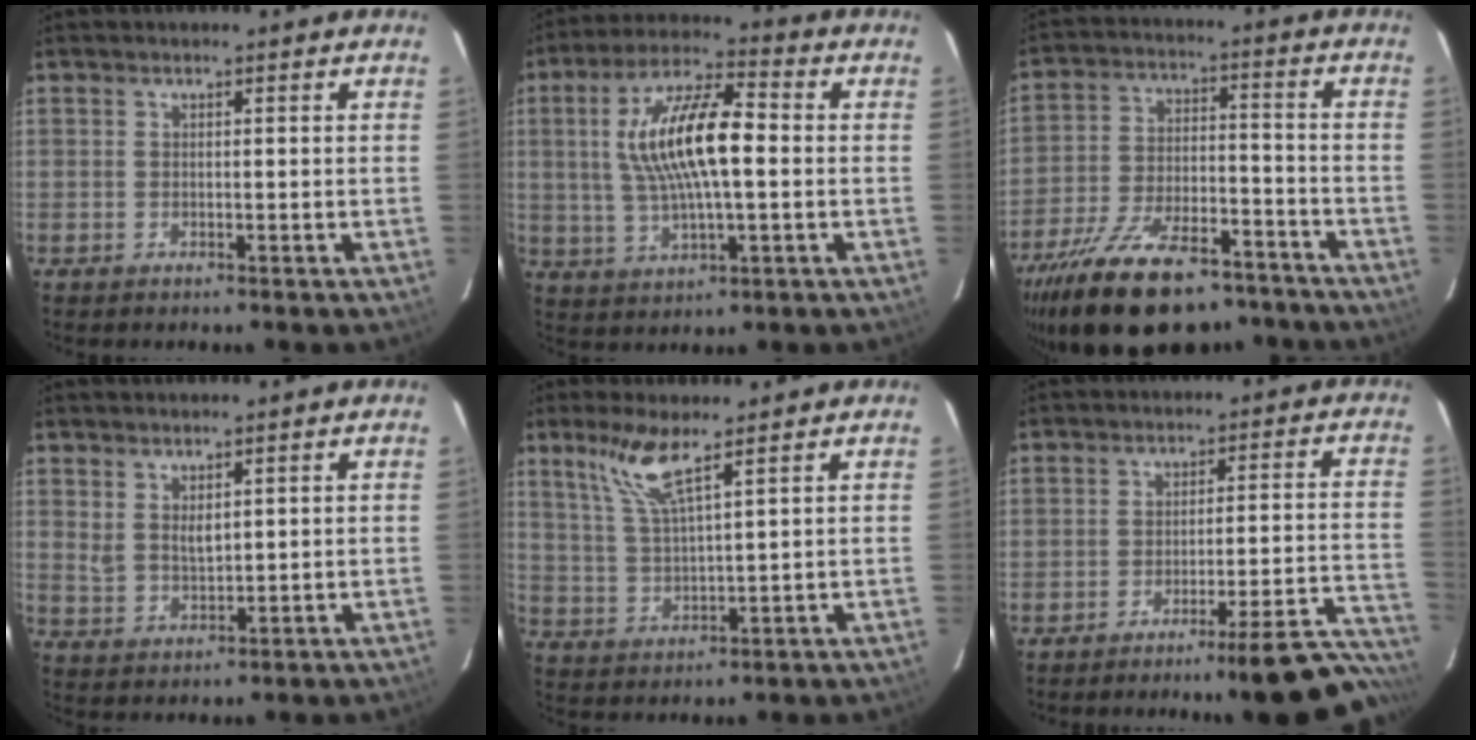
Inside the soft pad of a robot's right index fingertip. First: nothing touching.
{"total": 14.8, "force": [0.9, 4.8, 14.0], "torque": [-0.267, 0.016, 0.018]}
{"total": 23.9, "force": [-18.4, 9.4, 12.1], "torque": [-0.232, -0.017, -0.273]}
{"total": 3.7, "force": [2.2, 1.6, 2.5], "torque": [-0.045, -0.006, 0.044]}
{"total": 7.2, "force": [4.9, 0.6, 5.3], "torque": [-0.113, 0.000, 0.104]}
{"total": 16.0, "force": [-13.9, 0.0, 7.9], "torque": [-0.070, 0.008, -0.186]}